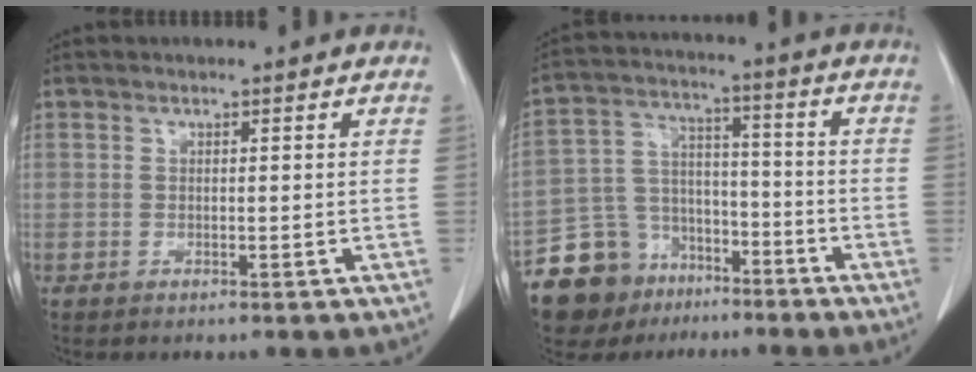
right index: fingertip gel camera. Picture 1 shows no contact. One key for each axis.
{"total": 13.1, "fx": -9.3, "fy": 8.9, "fz": 2.8, "tx": -0.062, "ty": 0.056, "tz": -0.155}